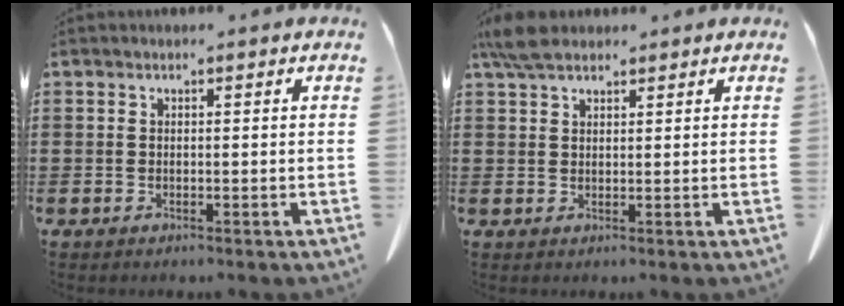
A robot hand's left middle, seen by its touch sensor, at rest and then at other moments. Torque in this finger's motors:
{"motor_torque": [1.14, 0.48, 0.26, 0.08]}